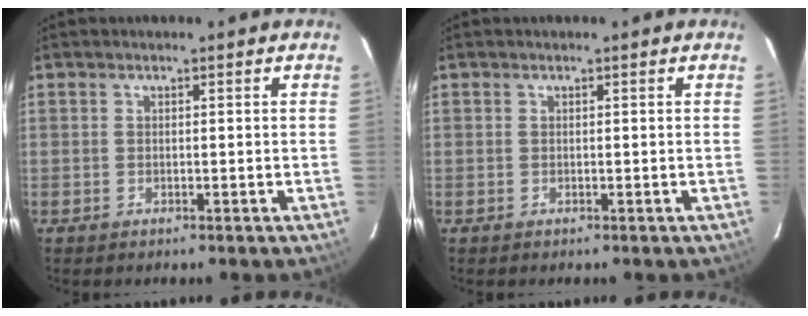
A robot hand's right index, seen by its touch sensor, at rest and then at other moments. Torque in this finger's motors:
{"motor_torque": [0.05, 0.05, 0.00, 0.00]}